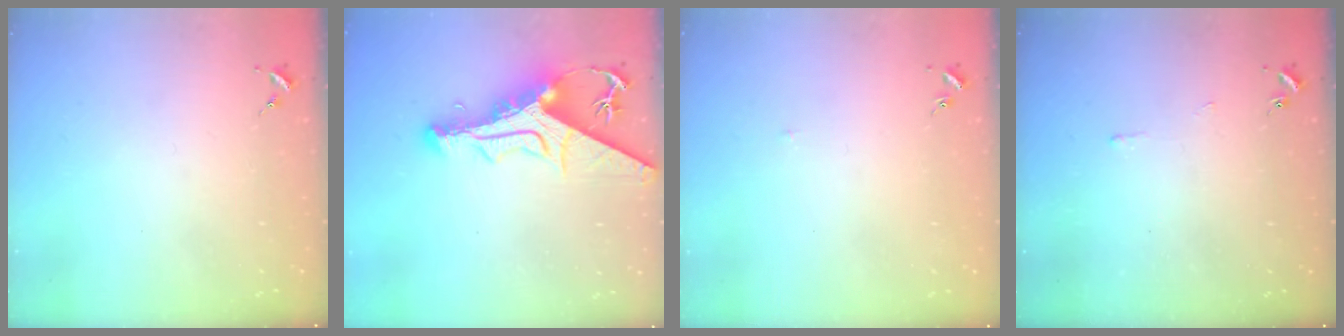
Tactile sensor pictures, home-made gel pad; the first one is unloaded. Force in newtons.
{"total": 17.5, "press": 17.5, "slide": 1.6}
{"total": 1.4, "press": 1.3, "slide": 0.3}
{"total": 2.5, "press": 2.5, "slide": 0.5}